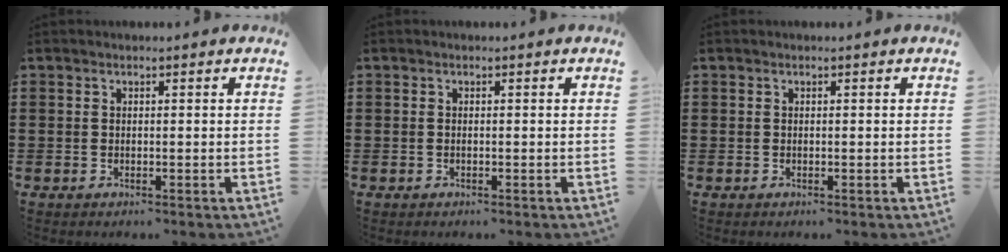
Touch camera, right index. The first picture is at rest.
{"total": 0.0}
{"total": 0.0}